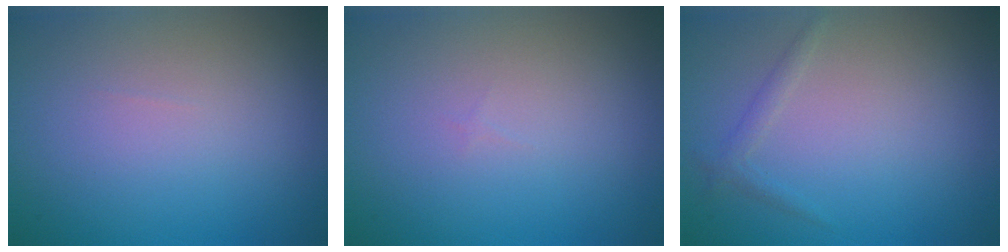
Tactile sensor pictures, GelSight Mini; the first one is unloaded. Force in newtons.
{"total": 0.0}
{"total": 1.1, "press": 1.1, "slide": 0.1}